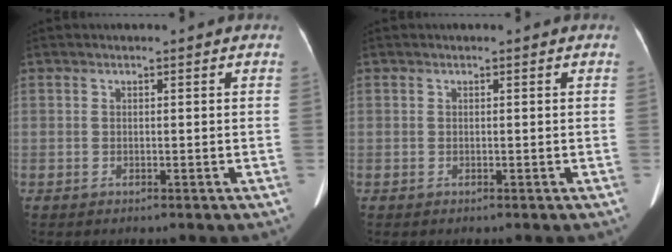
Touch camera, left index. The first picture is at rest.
{"total": 0.0}